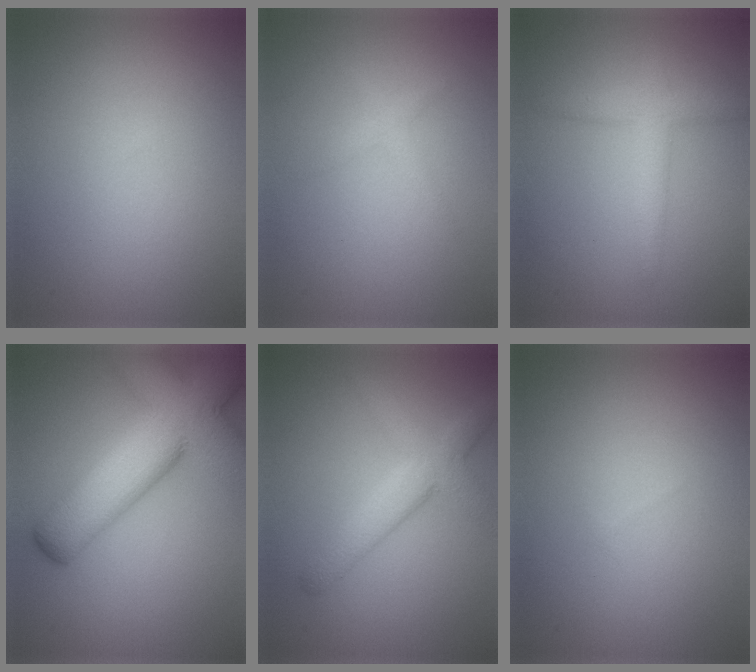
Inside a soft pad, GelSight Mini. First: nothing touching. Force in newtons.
{"total": 1.1, "press": 1.1, "slide": 0.0}
{"total": 2.9, "press": 2.9, "slide": 0.2}
{"total": 11.5, "press": 11.5, "slide": 0.7}
{"total": 4.0, "press": 4.0, "slide": 0.2}
{"total": 0.0}